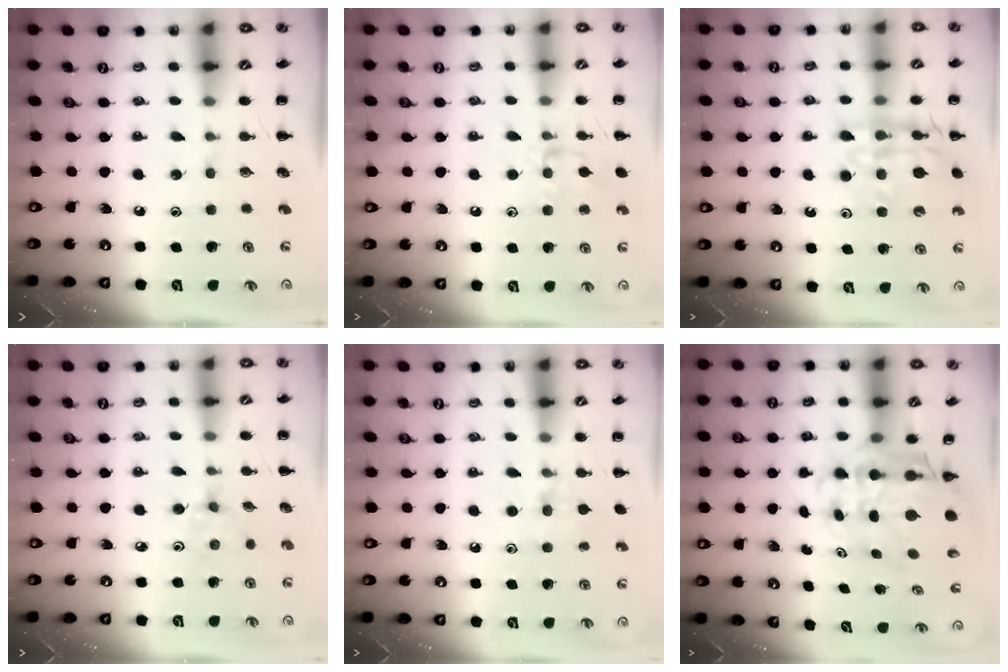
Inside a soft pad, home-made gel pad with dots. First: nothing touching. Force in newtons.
{"total": 8.9, "press": 8.9, "slide": 0.7}
{"total": 14.1, "press": 13.8, "slide": 2.8}
{"total": 3.0, "press": 2.8, "slide": 0.9}
{"total": 7.9, "press": 7.6, "slide": 2.1}
{"total": 7.2, "press": 6.9, "slide": 2.0}